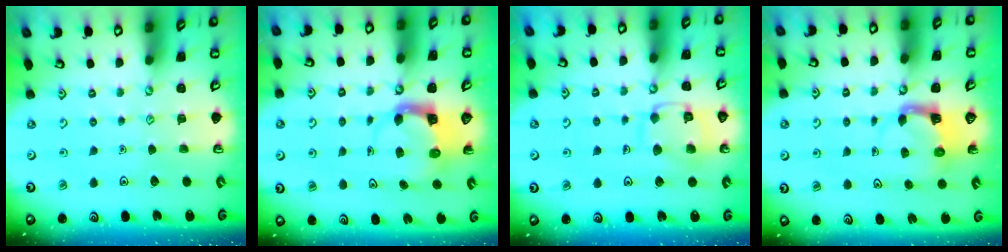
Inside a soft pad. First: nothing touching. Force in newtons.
{"total": 3.6, "press": 3.5, "slide": 0.4}
{"total": 11.8, "press": 11.7, "slide": 0.9}
{"total": 3.9, "press": 3.8, "slide": 0.7}